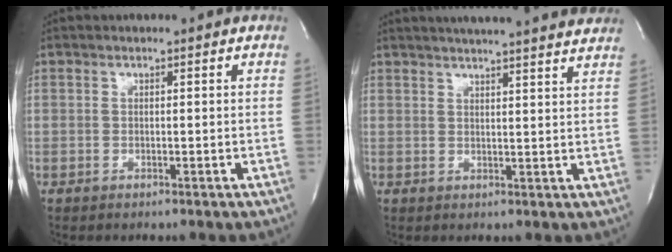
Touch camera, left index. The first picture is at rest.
{"total": 20.1, "force": [18.3, 0.9, 8.1], "torque": [-0.126, 0.004, 0.226]}